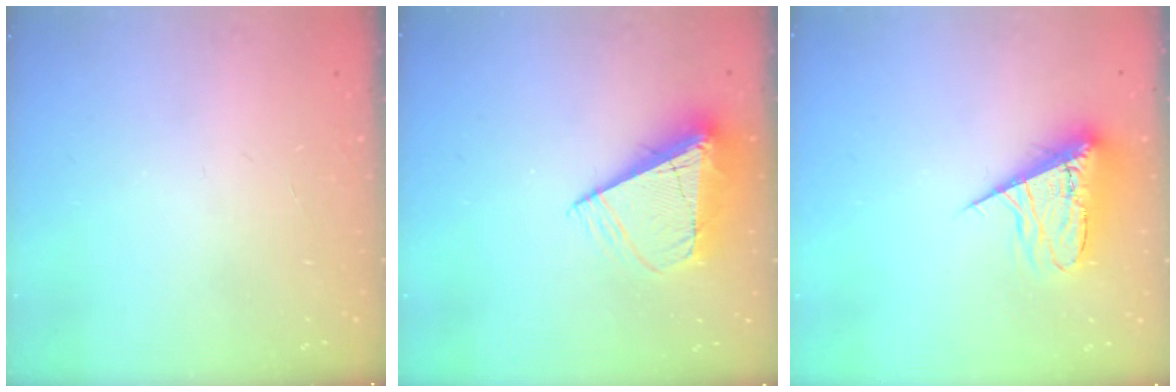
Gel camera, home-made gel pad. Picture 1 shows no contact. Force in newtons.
{"total": 11.3, "press": 11.3, "slide": 0.8}
{"total": 9.5, "press": 9.4, "slide": 0.7}